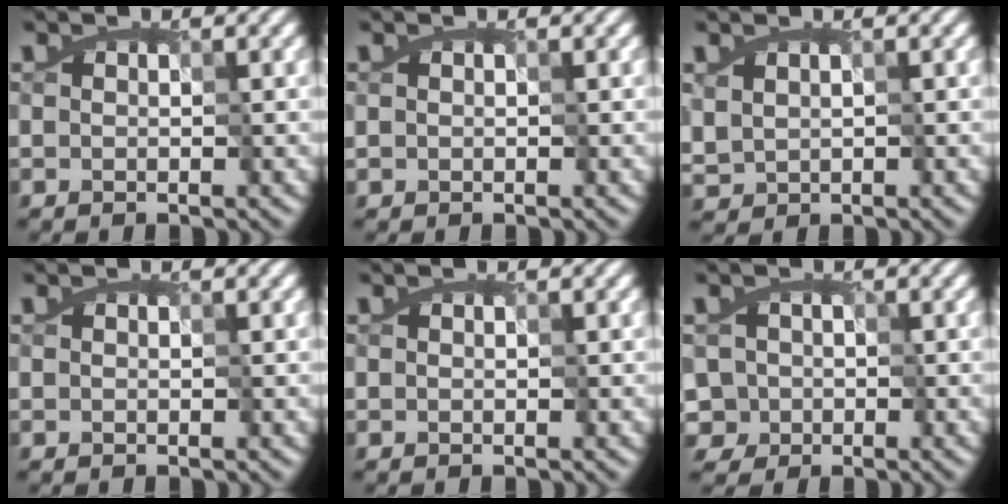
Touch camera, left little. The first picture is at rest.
{"total": 0.0}
{"total": 1.1, "force": [0.3, 1.0, 0.5], "torque": [-0.029, -0.006, 0.027]}
{"total": 0.0}
{"total": 0.0}
{"total": 3.7, "force": [-0.8, 3.3, 1.5], "torque": [-0.021, 0.009, -0.026]}